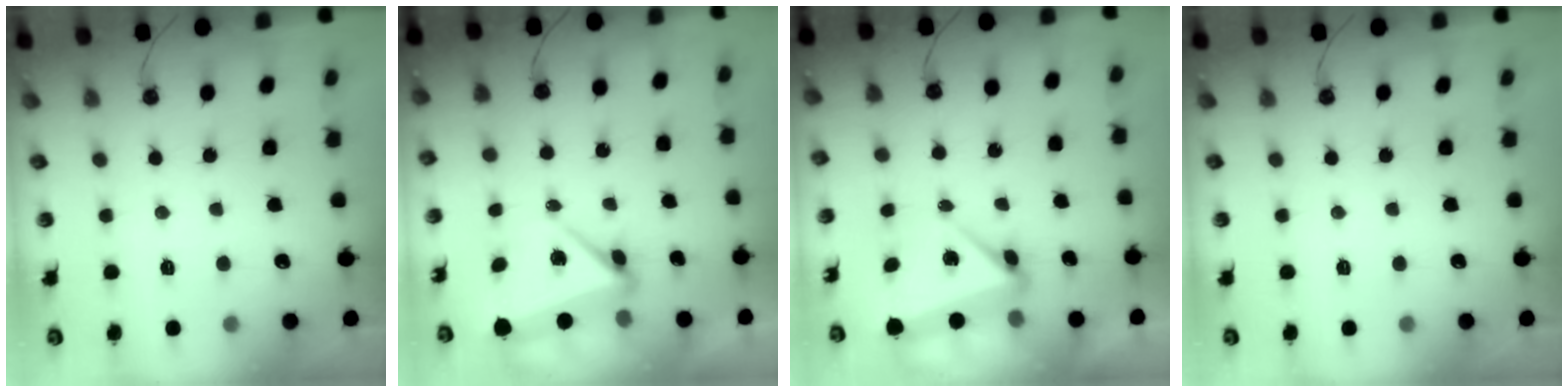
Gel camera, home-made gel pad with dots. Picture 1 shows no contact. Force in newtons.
{"total": 5.6, "press": 5.5, "slide": 1.3}
{"total": 6.7, "press": 5.1, "slide": 4.3}
{"total": 0.0}